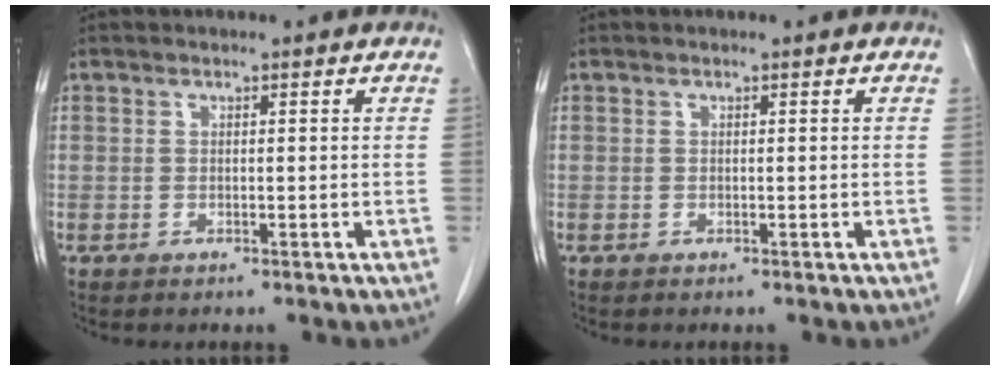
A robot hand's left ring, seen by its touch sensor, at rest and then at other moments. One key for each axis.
{"total": 0.0}